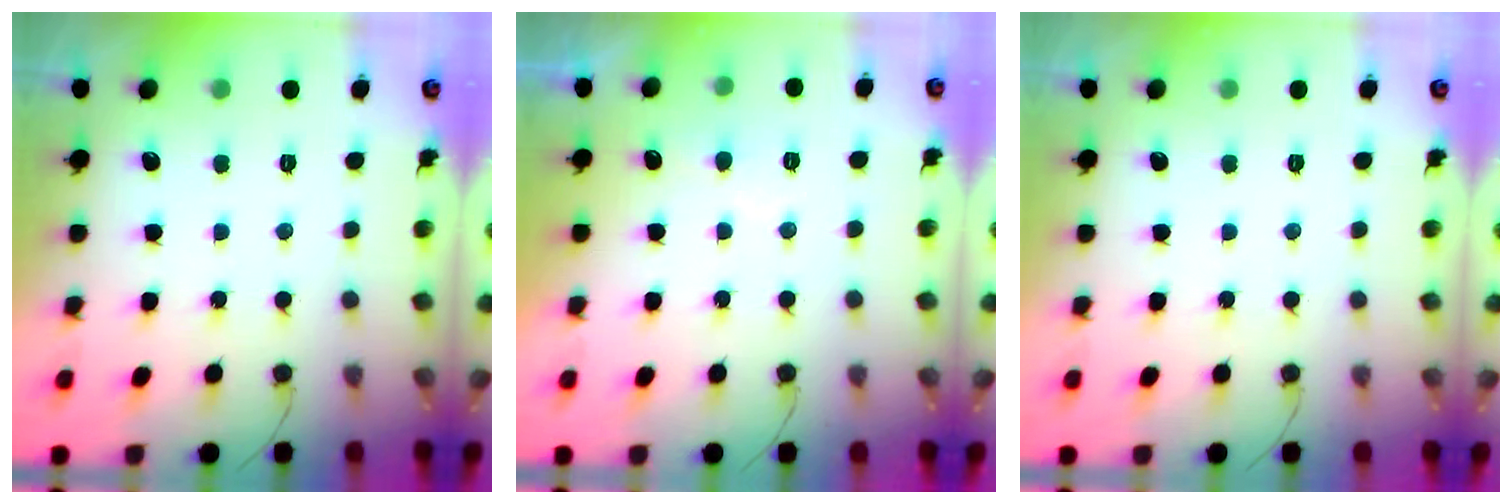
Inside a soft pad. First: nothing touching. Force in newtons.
{"total": 5.4, "press": 5.3, "slide": 0.4}
{"total": 0.0}